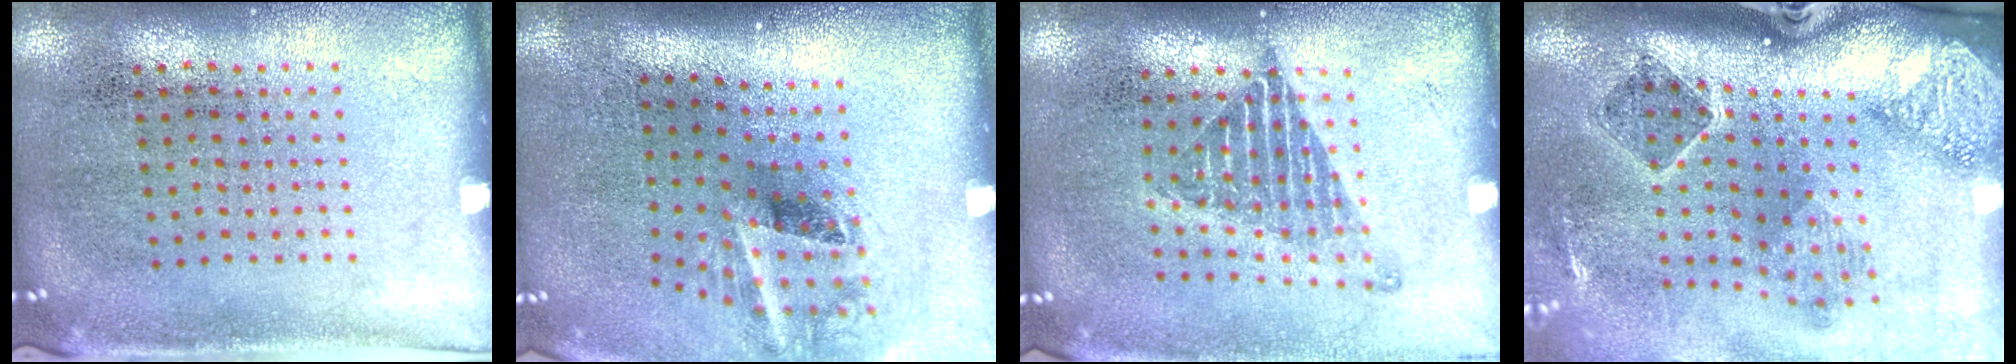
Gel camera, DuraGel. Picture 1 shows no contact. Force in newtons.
{"total": 2.0, "press": 1.3, "slide": 1.6}
{"total": 1.3, "press": 1.1, "slide": 0.7}
{"total": 3.0, "press": 2.0, "slide": 2.3}